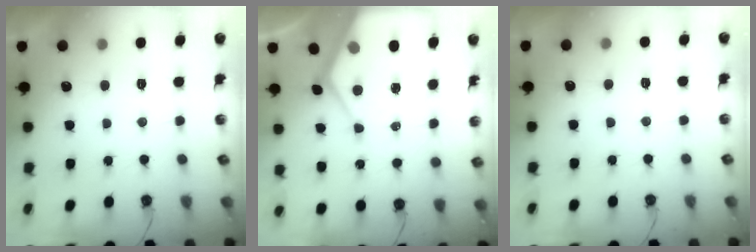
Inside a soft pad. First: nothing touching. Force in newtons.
{"total": 11.5, "press": 11.5, "slide": 1.1}
{"total": 3.6, "press": 3.5, "slide": 0.5}